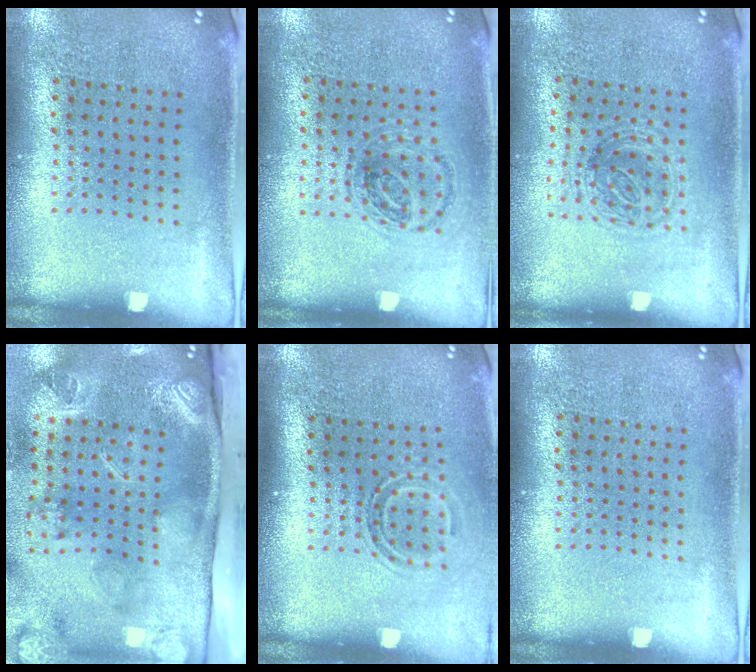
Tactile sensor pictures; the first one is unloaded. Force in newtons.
{"total": 0.9, "press": 0.9, "slide": 0.3}
{"total": 1.2, "press": 1.1, "slide": 0.5}
{"total": 4.7, "press": 3.2, "slide": 3.4}
{"total": 1.6, "press": 1.0, "slide": 1.2}
{"total": 0.0}